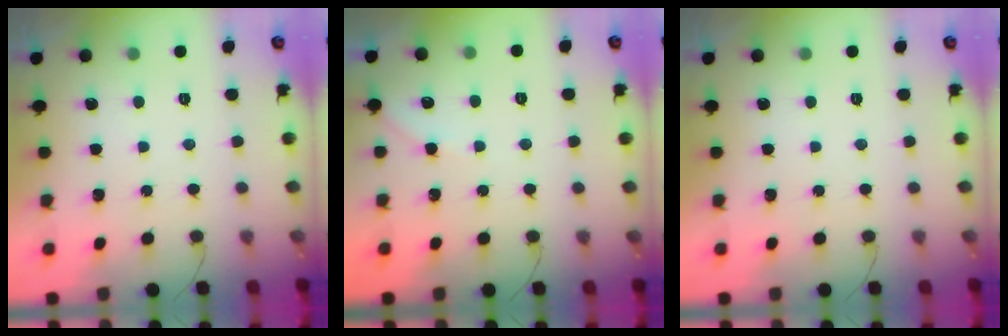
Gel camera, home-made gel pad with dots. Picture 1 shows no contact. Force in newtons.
{"total": 2.4, "press": 2.3, "slide": 0.4}
{"total": 0.0}